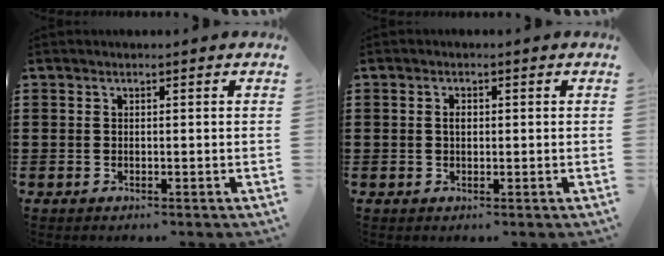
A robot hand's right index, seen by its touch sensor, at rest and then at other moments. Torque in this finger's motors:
{"motor_torque": [0.25, -0.16, 0.01, 0.05]}